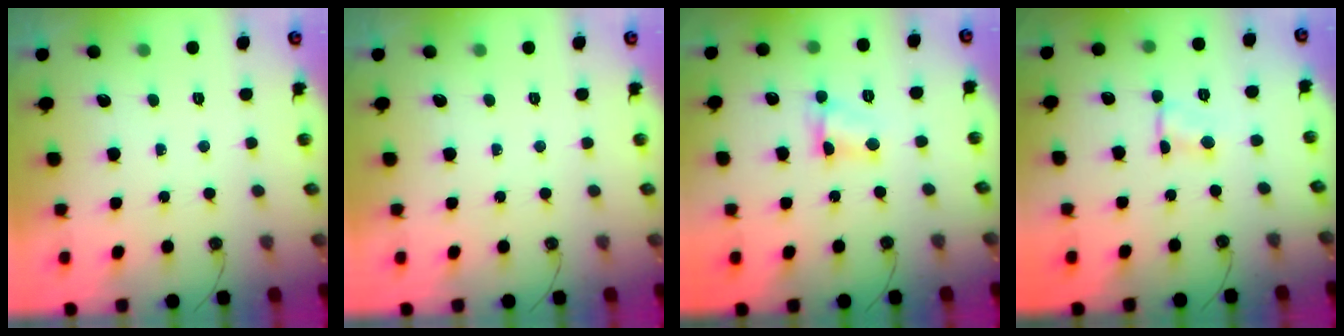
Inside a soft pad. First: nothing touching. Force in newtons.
{"total": 0.0}
{"total": 3.8, "press": 3.8, "slide": 0.3}
{"total": 1.1, "press": 1.1, "slide": 0.2}